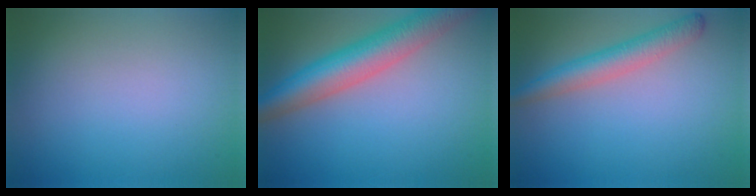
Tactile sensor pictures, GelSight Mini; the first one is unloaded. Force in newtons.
{"total": 7.0, "press": 7.0, "slide": 0.4}
{"total": 3.7, "press": 3.6, "slide": 0.3}